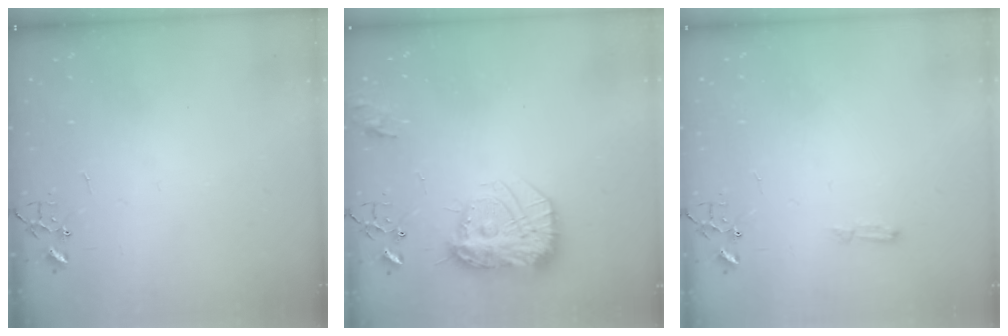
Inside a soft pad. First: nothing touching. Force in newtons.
{"total": 17.7, "press": 17.7, "slide": 1.2}
{"total": 4.8, "press": 4.8, "slide": 0.5}